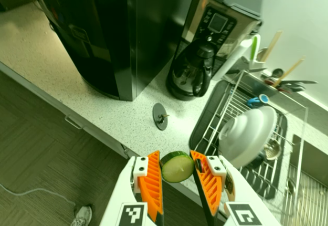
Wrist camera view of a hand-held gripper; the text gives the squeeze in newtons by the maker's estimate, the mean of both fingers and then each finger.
{"total": 9.0, "left": 9.2, "right": 8.8}